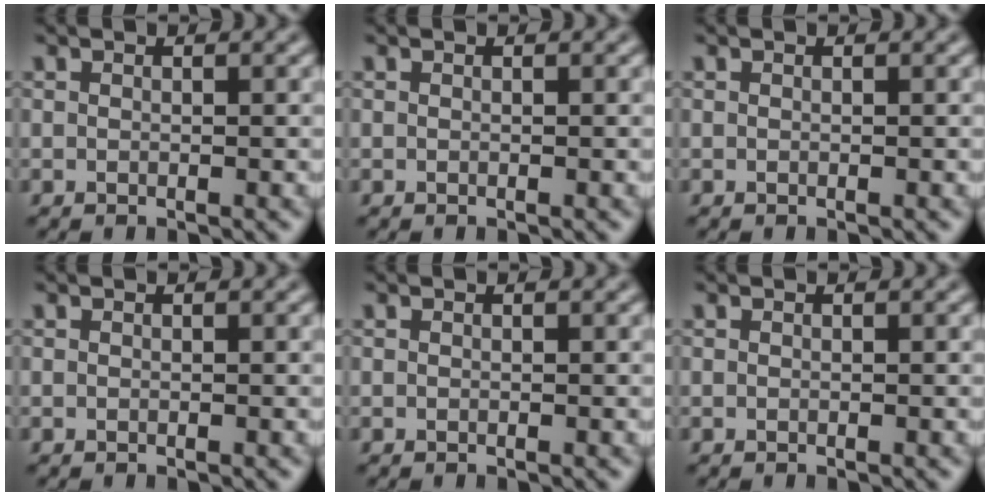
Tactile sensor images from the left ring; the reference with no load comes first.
{"total": 0.0}
{"total": 0.0}
{"total": 0.0}
{"total": 0.0}
{"total": 0.0}